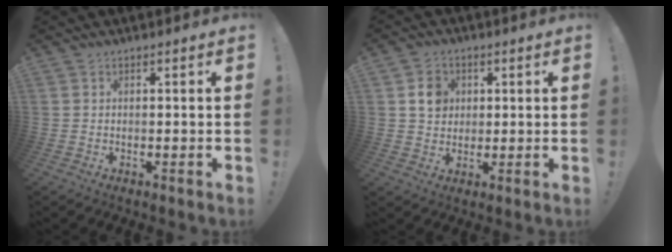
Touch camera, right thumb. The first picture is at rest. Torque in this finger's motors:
{"motor_torque": [0.81, 0.92, 0.34, 0.32, 0.01]}